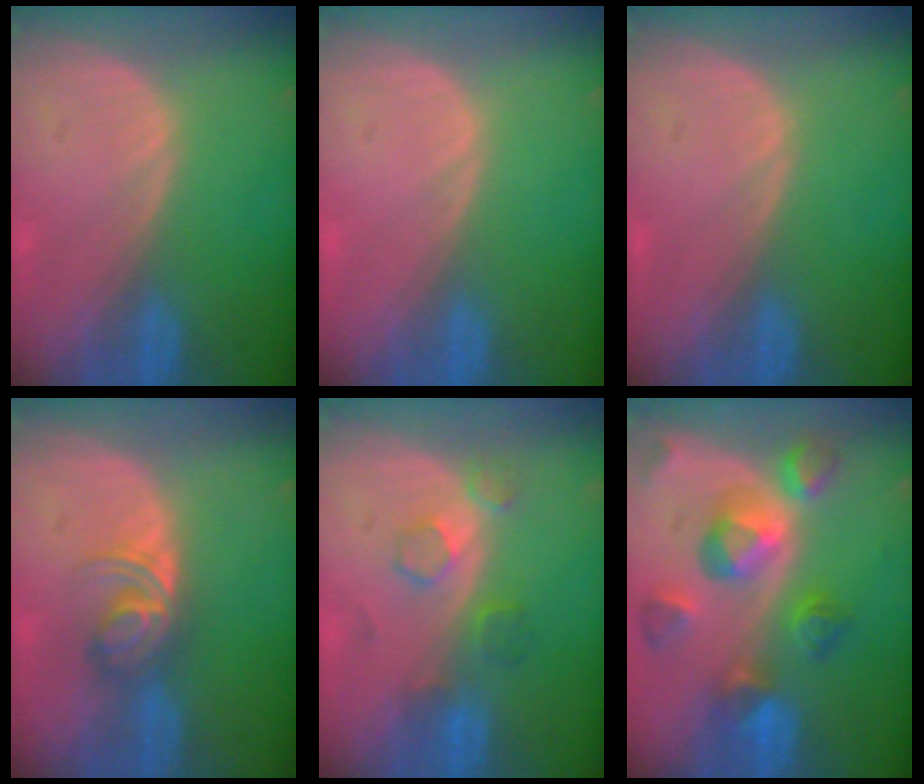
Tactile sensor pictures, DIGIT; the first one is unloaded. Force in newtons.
{"total": 0.0}
{"total": 0.0}
{"total": 5.7, "press": 4.9, "slide": 2.9}
{"total": 4.2, "press": 4.2, "slide": 0.5}
{"total": 10.3, "press": 9.1, "slide": 4.7}